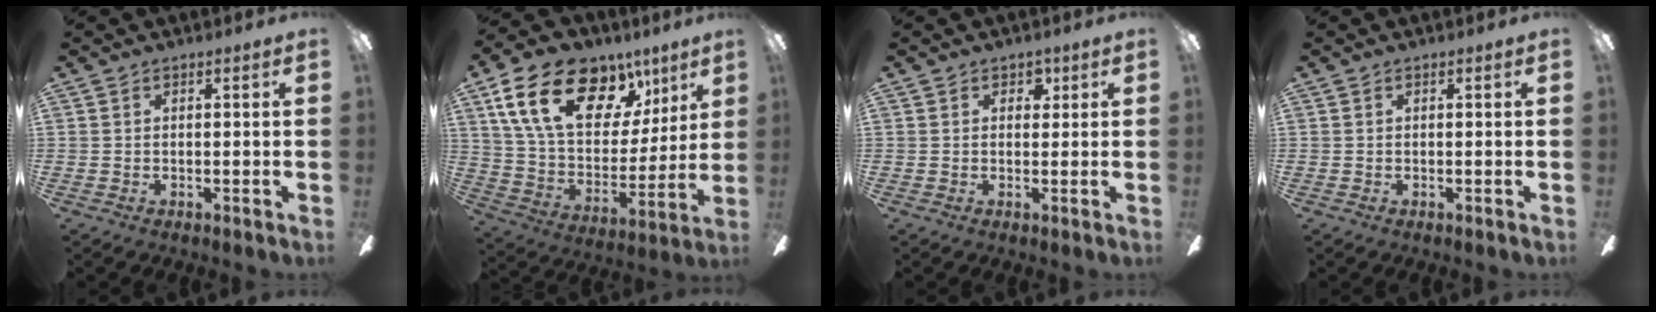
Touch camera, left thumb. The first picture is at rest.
{"total": 23.1, "force": [11.9, 13.7, 14.4], "torque": [-0.247, -0.044, 0.211]}
{"total": 2.2, "force": [1.1, 1.6, 1.0], "torque": [-0.005, 0.001, 0.015]}
{"total": 0.0}